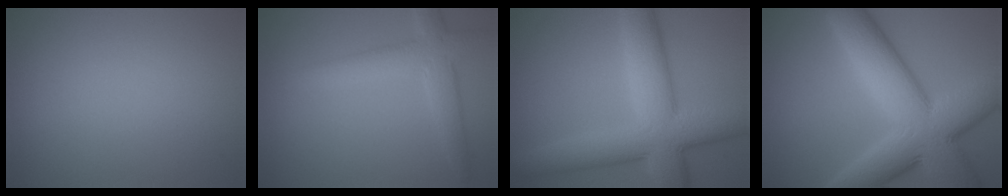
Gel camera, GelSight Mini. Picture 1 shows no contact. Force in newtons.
{"total": 4.3, "press": 4.2, "slide": 0.4}
{"total": 9.6, "press": 9.6, "slide": 0.2}
{"total": 12.4, "press": 12.4, "slide": 0.3}